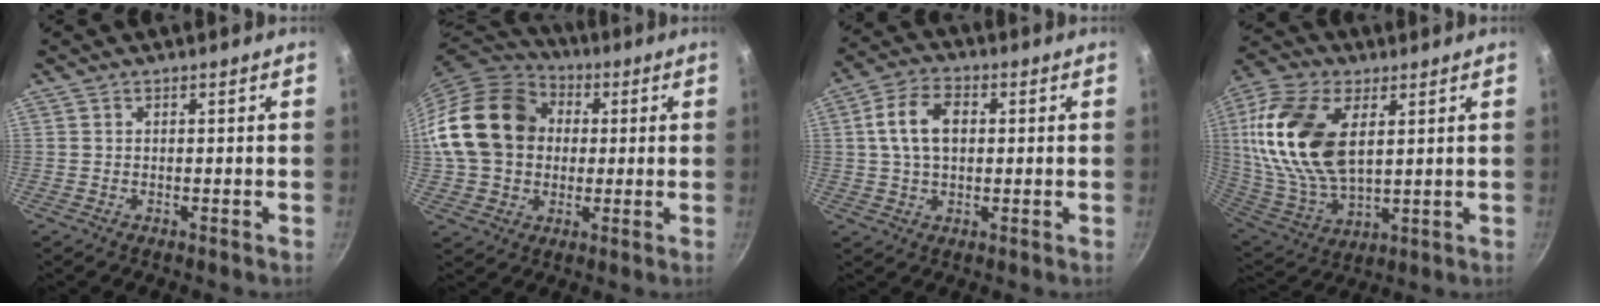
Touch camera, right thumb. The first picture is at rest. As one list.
[{"total": 19.8, "force": [2.4, 16.0, 11.5], "torque": [-0.193, 0.033, 0.037]}, {"total": 9.6, "force": [1.5, 6.2, 7.1], "torque": [-0.122, 0.017, 0.022]}, {"total": 22.1, "force": [5.7, 12.4, 17.3], "torque": [-0.340, -0.019, 0.112]}]